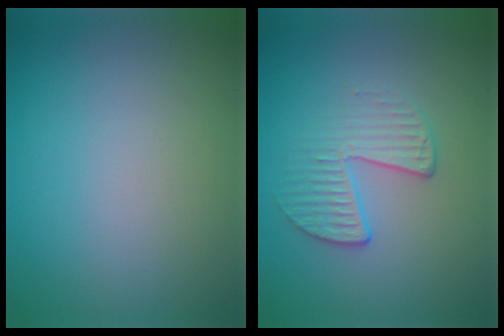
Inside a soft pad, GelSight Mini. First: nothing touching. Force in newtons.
{"total": 2.4, "press": 1.7, "slide": 1.8}